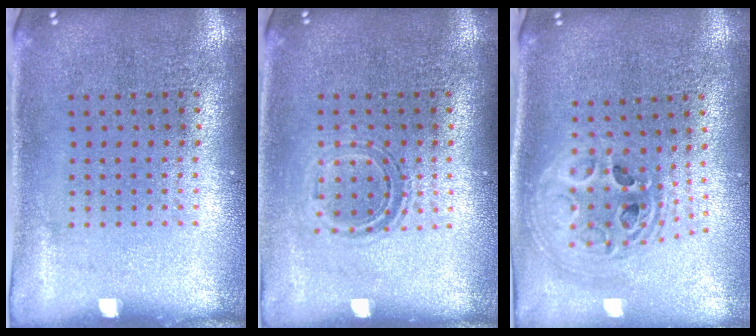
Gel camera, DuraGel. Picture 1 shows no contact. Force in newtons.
{"total": 1.2, "press": 0.9, "slide": 0.7}
{"total": 2.4, "press": 1.9, "slide": 1.4}